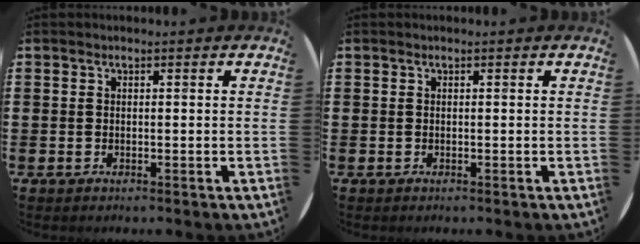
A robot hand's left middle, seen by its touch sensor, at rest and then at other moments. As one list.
[{"total": 0.0}]